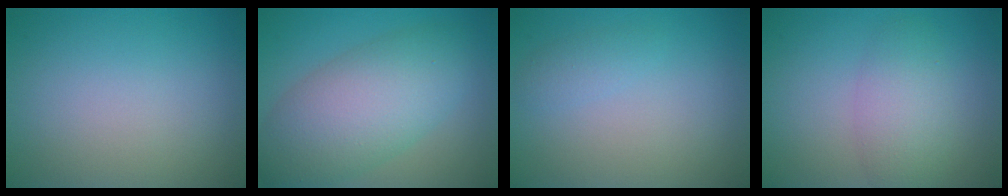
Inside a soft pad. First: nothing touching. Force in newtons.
{"total": 8.3, "press": 8.2, "slide": 0.3}
{"total": 1.1, "press": 1.1, "slide": 0.0}
{"total": 3.6, "press": 3.6, "slide": 0.2}